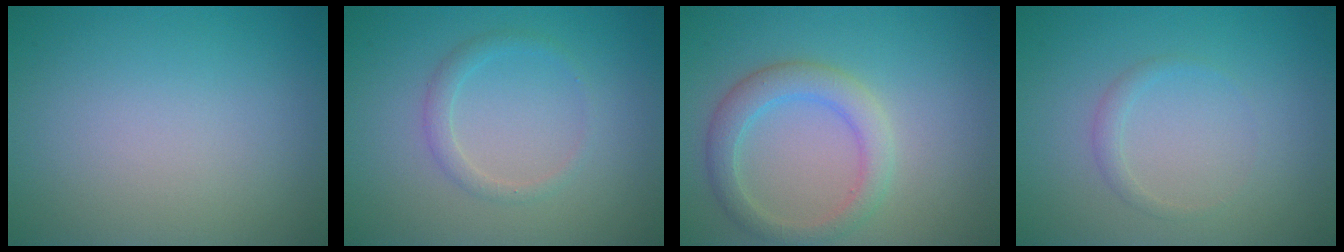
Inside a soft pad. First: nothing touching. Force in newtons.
{"total": 1.5, "press": 1.4, "slide": 0.0}
{"total": 3.4, "press": 3.4, "slide": 0.3}
{"total": 1.0, "press": 1.0, "slide": 0.1}